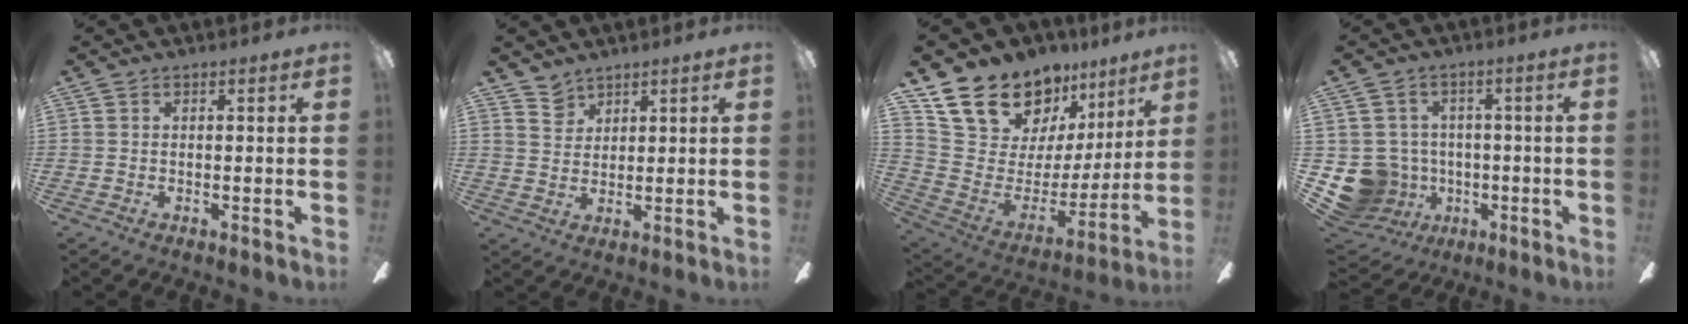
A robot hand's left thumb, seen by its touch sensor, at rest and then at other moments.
{"total": 4.1, "force": [3.4, 2.2, 0.4], "torque": [-0.011, -0.012, 0.065]}
{"total": 20.6, "force": [16.4, 9.9, 7.5], "torque": [-0.139, -0.119, 0.307]}
{"total": 10.9, "force": [-2.8, 10.2, 2.6], "torque": [-0.088, 0.014, -0.041]}